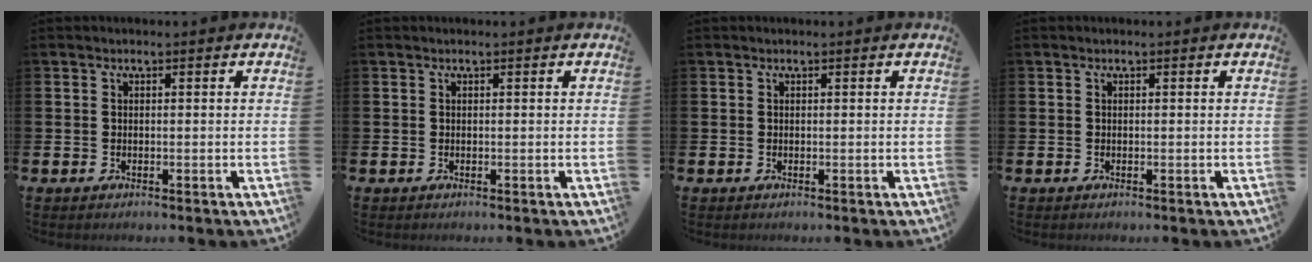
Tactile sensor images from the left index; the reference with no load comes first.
{"total": 0.0}
{"total": 0.0}
{"total": 0.0}